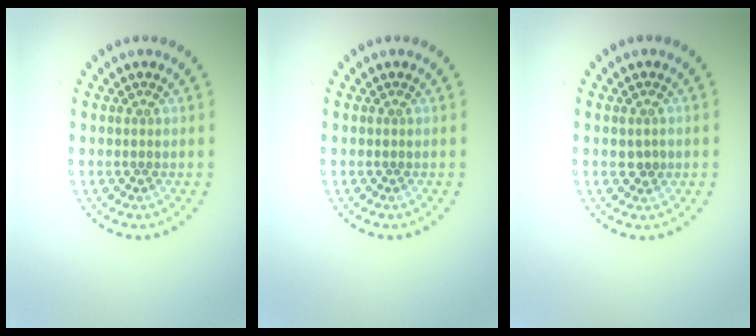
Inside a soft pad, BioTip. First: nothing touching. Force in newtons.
{"total": 0.0}
{"total": 1.3, "press": 1.3, "slide": 0.1}